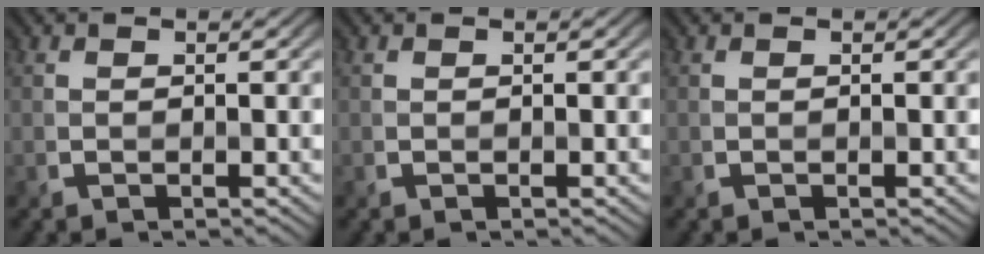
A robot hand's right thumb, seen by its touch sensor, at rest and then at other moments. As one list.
[{"total": 0.0}, {"total": 0.0}]